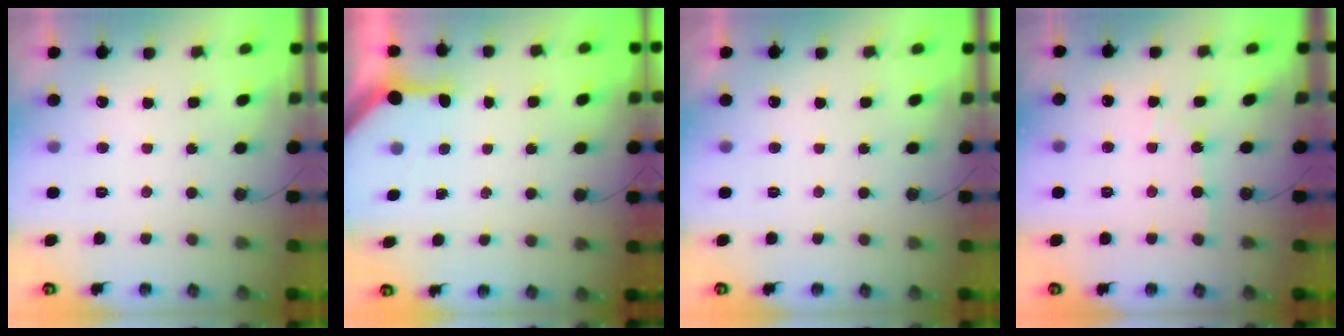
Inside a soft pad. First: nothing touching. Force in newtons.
{"total": 3.4, "press": 3.4, "slide": 0.4}
{"total": 0.0}
{"total": 1.4, "press": 1.4, "slide": 0.2}